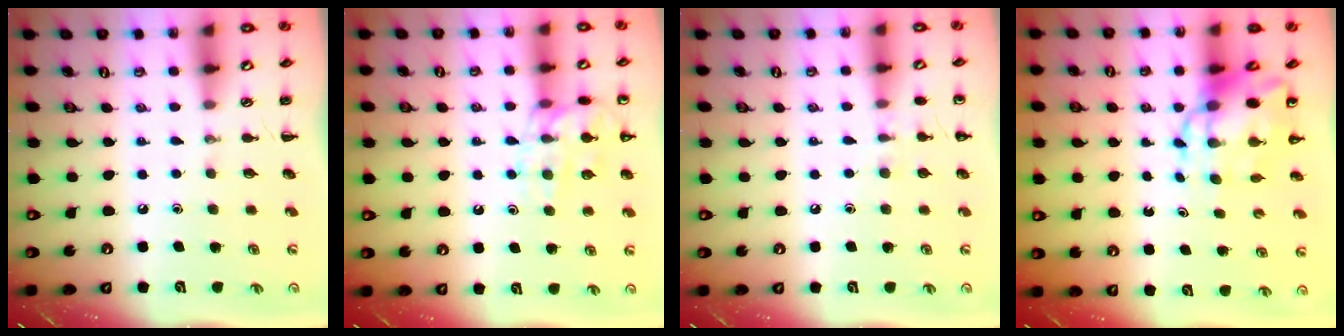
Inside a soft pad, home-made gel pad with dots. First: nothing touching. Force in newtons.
{"total": 13.4, "press": 13.4, "slide": 1.3}
{"total": 5.0, "press": 4.7, "slide": 1.5}
{"total": 9.9, "press": 9.5, "slide": 2.8}